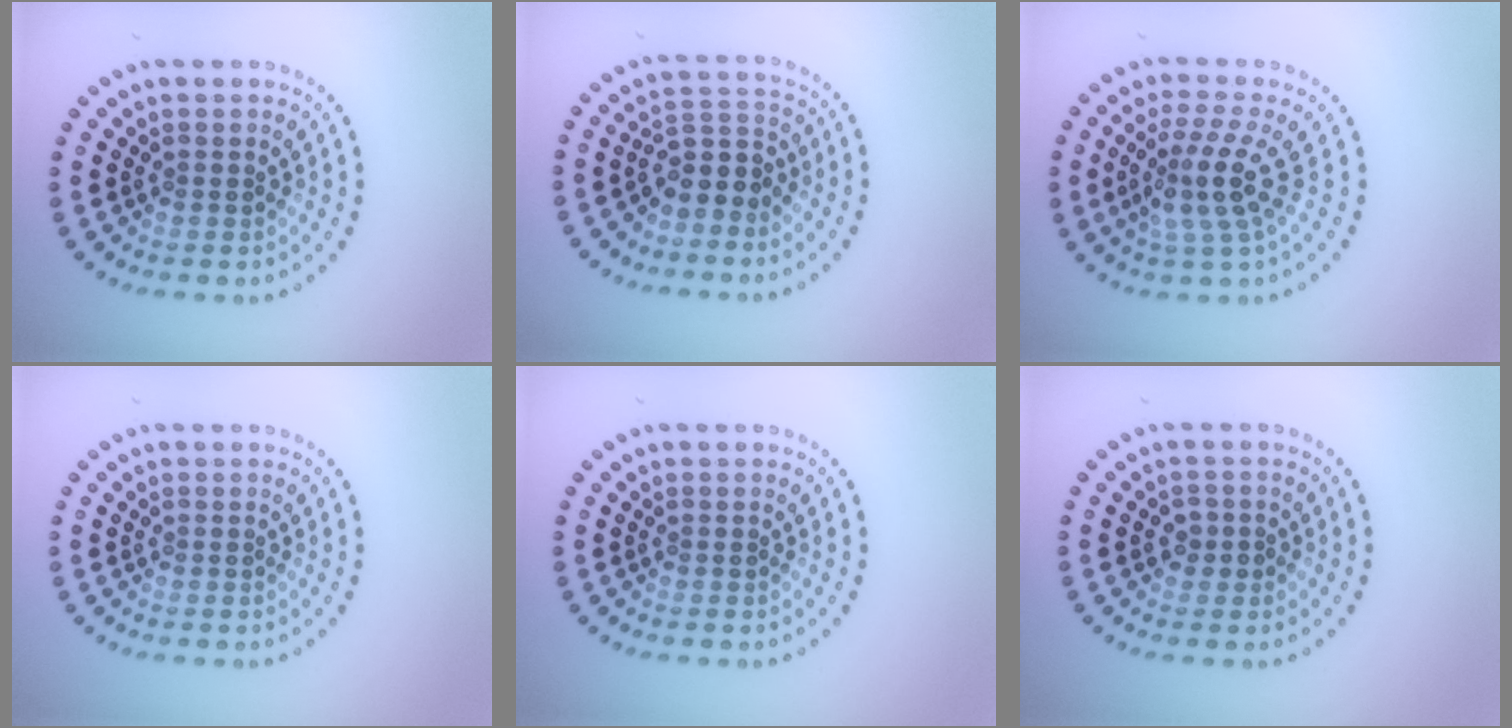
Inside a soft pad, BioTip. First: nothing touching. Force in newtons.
{"total": 3.0, "press": 2.3, "slide": 1.8}
{"total": 3.9, "press": 3.2, "slide": 2.1}
{"total": 0.0}
{"total": 0.0}
{"total": 1.3, "press": 1.2, "slide": 0.3}